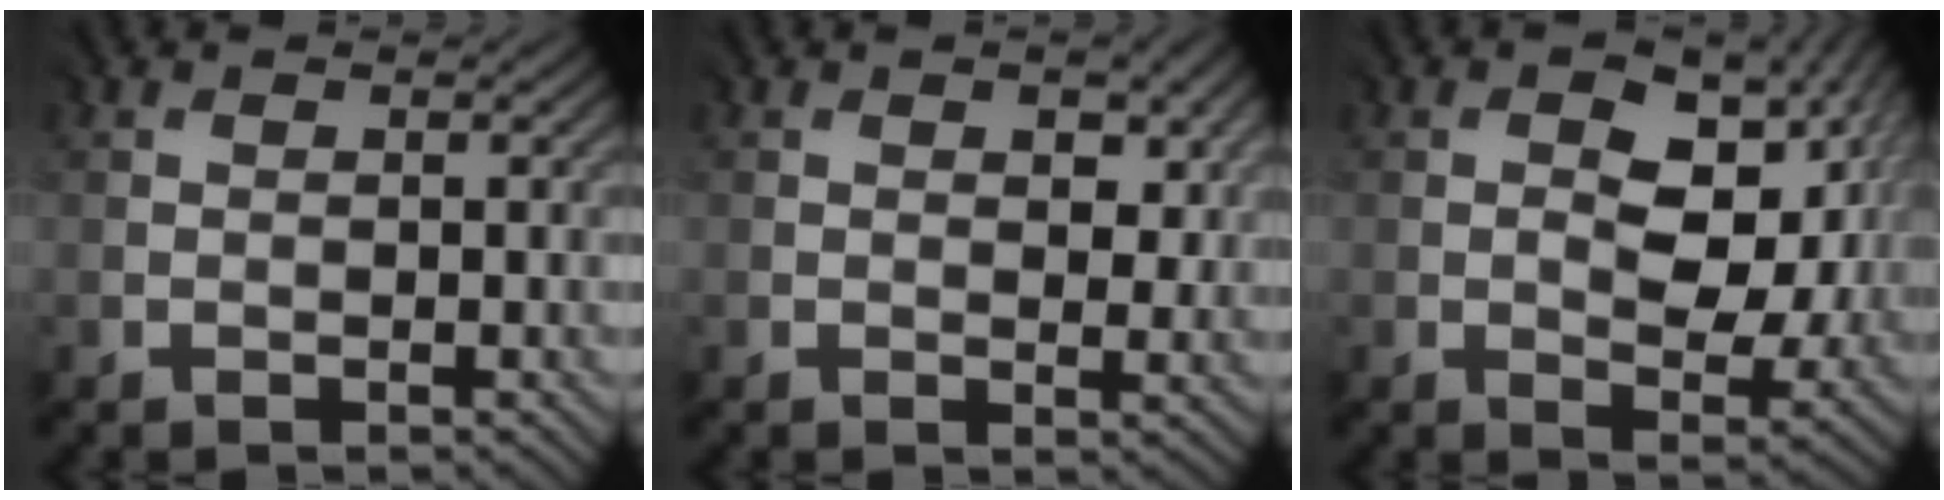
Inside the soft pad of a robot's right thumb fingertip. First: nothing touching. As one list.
[{"total": 3.6, "force": [1.2, 2.0, 2.7], "torque": [-0.037, -0.006, 0.023]}, {"total": 9.4, "force": [1.5, 5.6, 7.3], "torque": [-0.123, -0.009, 0.030]}]